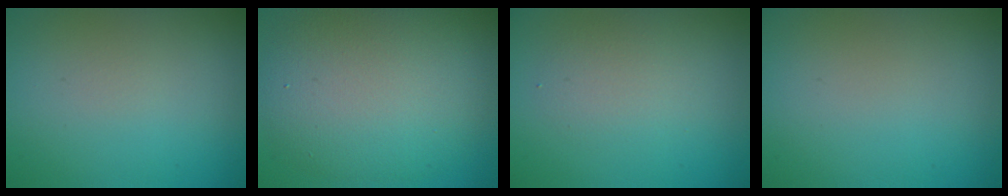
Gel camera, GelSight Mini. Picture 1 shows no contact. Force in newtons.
{"total": 9.6, "press": 9.6, "slide": 0.5}
{"total": 2.2, "press": 2.2, "slide": 0.2}
{"total": 0.0}